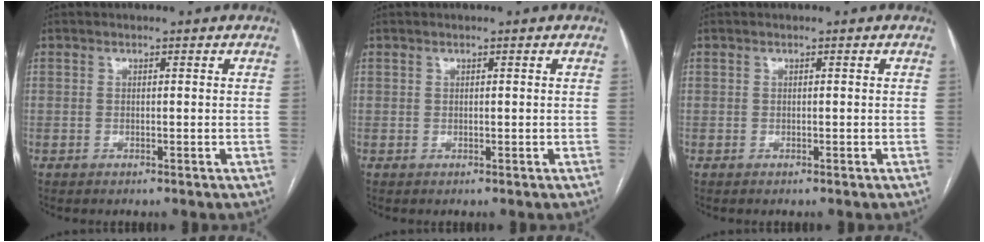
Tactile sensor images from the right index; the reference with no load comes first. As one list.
[{"total": 0.0}, {"total": 0.0}]